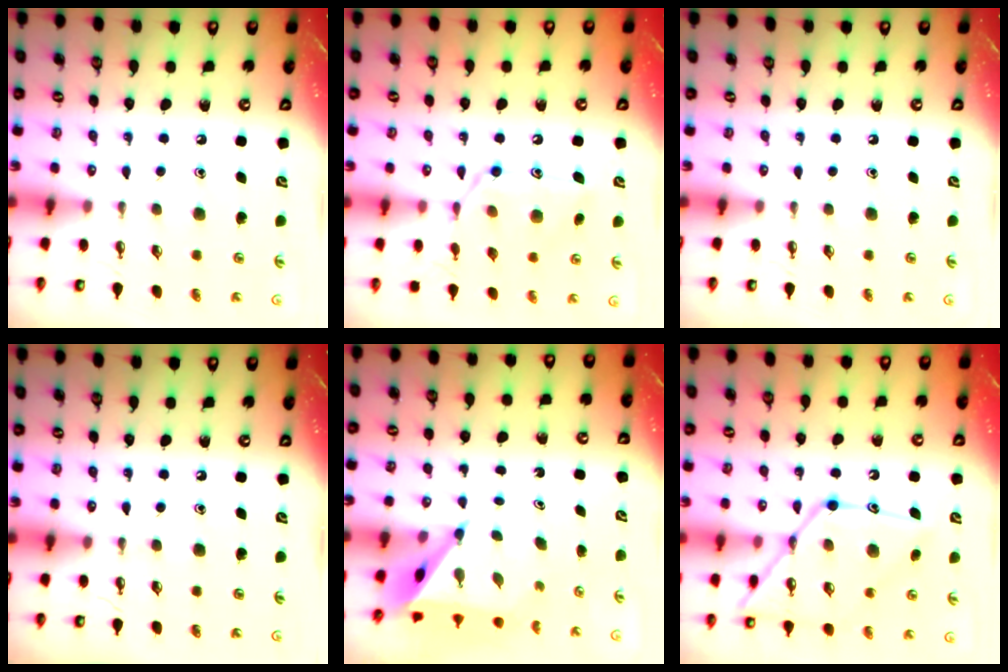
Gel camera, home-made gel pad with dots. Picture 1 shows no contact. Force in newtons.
{"total": 14.1, "press": 14.1, "slide": 1.2}
{"total": 0.0}
{"total": 0.0}
{"total": 4.7, "press": 4.7, "slide": 0.5}
{"total": 17.1, "press": 17.0, "slide": 1.4}